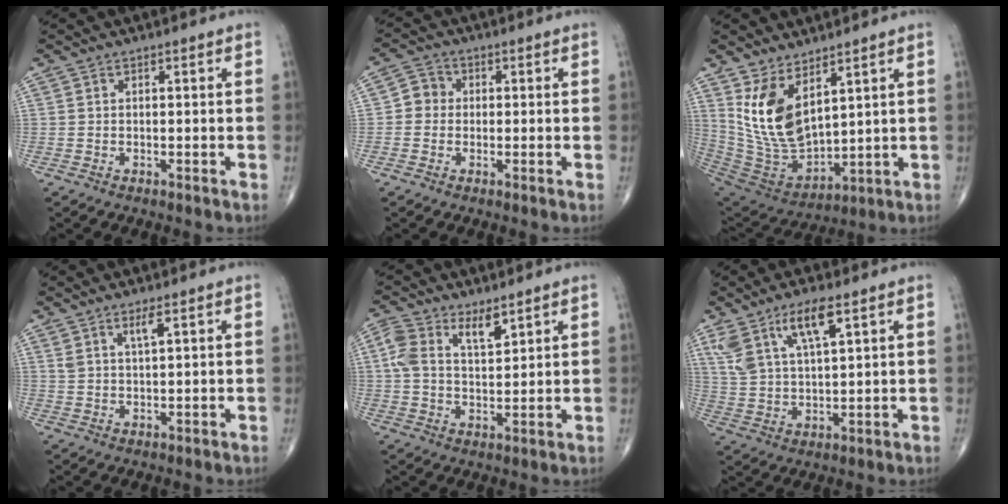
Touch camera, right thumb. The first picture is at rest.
{"total": 3.8, "force": [-0.2, 3.5, 1.4], "torque": [-0.003, 0.009, -0.013]}
{"total": 14.4, "force": [6.4, 7.1, 10.7], "torque": [-0.192, -0.041, 0.151]}
{"total": 3.1, "force": [1.8, 0.5, 2.4], "torque": [-0.050, -0.010, 0.037]}
{"total": 7.6, "force": [3.9, 3.6, 5.5], "torque": [-0.094, -0.007, 0.075]}
{"total": 9.9, "force": [5.6, 3.1, 7.6], "torque": [-0.153, -0.017, 0.117]}